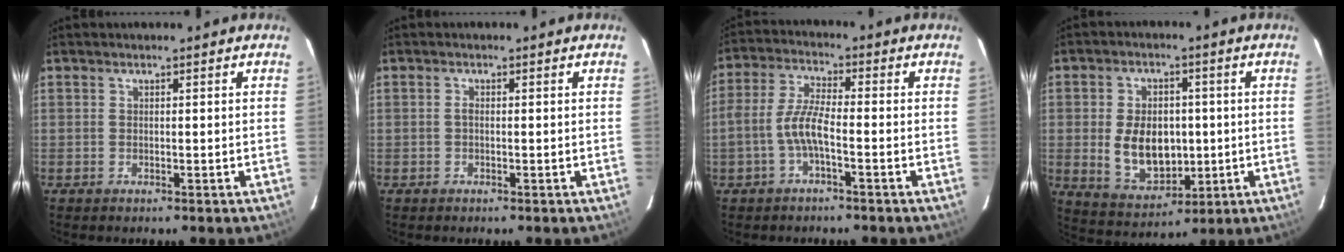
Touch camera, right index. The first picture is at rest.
{"total": 0.6, "force": [-0.1, 0.3, 0.5], "torque": [-0.009, 0.003, -0.004]}
{"total": 6.0, "force": [-2.3, 1.4, 5.3], "torque": [-0.119, 0.011, -0.044]}
{"total": 11.3, "force": [-0.5, 7.6, 8.3], "torque": [-0.170, -0.001, 0.010]}